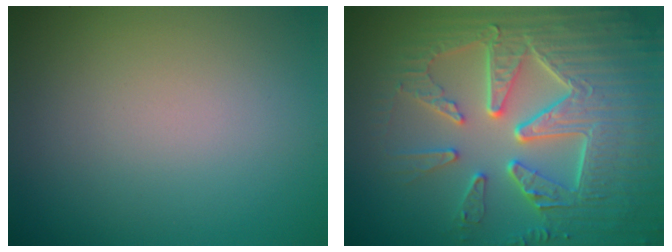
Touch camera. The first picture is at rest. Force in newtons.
{"total": 8.8, "press": 6.4, "slide": 6.0}